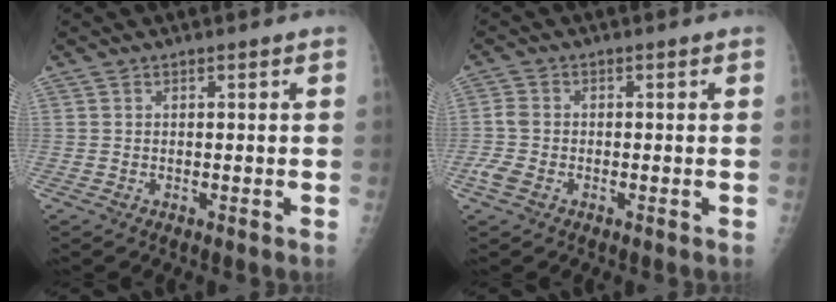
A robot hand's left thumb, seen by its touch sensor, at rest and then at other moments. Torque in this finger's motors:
{"motor_torque": [-0.19, 1.06, 0.03, 0.02, 0.13]}